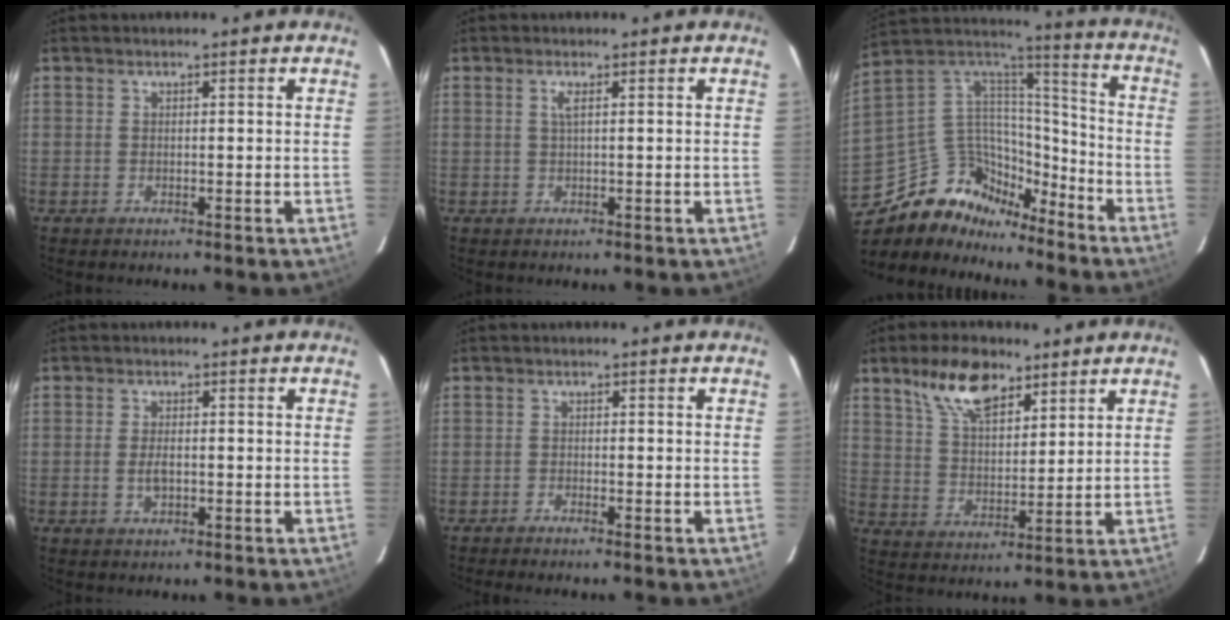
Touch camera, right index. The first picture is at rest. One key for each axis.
{"total": 1.3, "fx": 0.4, "fy": -0.1, "fz": 1.3, "tx": -0.026, "ty": 0.000, "tz": 0.007}
{"total": 16.8, "fx": -13.1, "fy": 8.9, "fz": 5.5, "tx": -0.127, "ty": 0.043, "tz": -0.224}
{"total": 2.8, "fx": -0.6, "fy": 1.4, "fz": 2.3, "tx": -0.045, "ty": -0.002, "tz": -0.010}
{"total": 1.3, "fx": -1.2, "fy": -0.1, "fz": 0.5, "tx": -0.020, "ty": -0.001, "tz": -0.024}
{"total": 11.3, "fx": 7.3, "fy": 5.1, "fz": 6.8, "tx": -0.124, "ty": 0.016, "tz": 0.138}